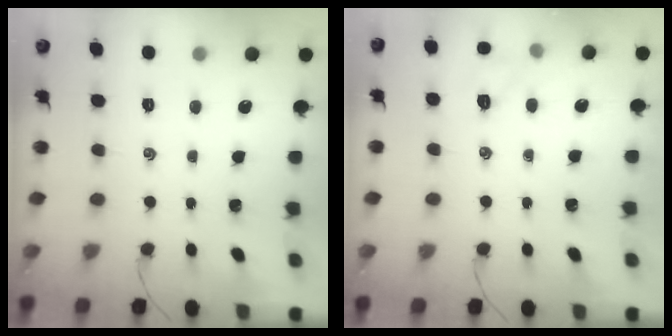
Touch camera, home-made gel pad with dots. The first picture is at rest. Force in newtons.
{"total": 6.4, "press": 6.2, "slide": 1.5}